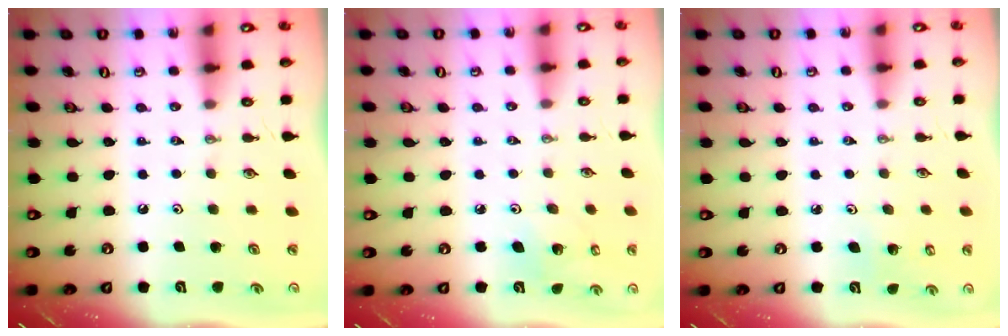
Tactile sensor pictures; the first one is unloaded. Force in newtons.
{"total": 5.0, "press": 4.4, "slide": 2.3}
{"total": 2.8, "press": 2.7, "slide": 1.0}